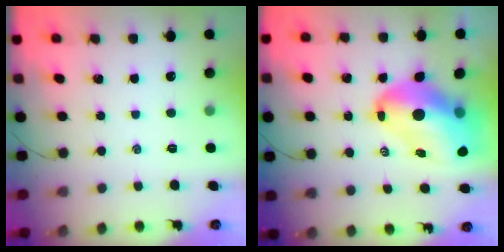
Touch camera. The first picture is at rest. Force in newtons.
{"total": 16.9, "press": 16.3, "slide": 4.6}